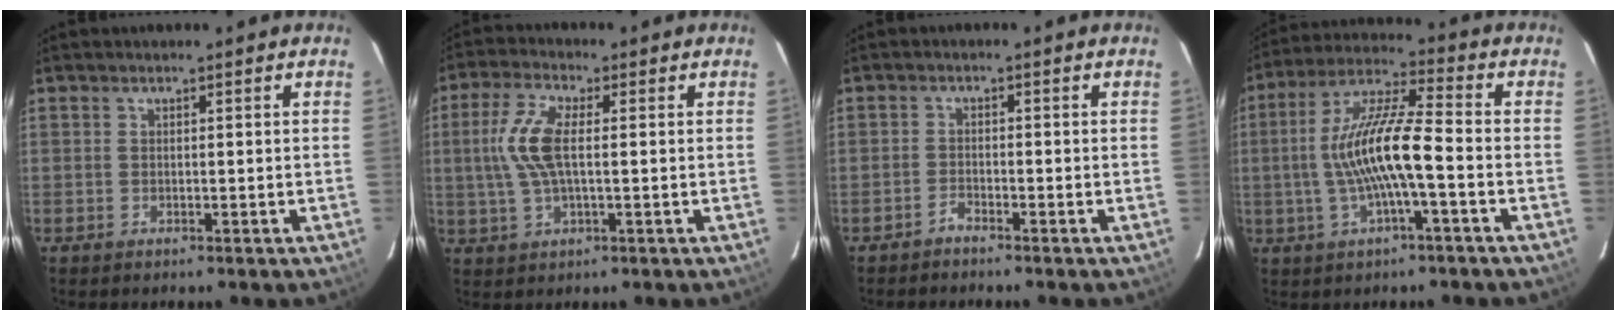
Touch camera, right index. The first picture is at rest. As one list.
[{"total": 8.7, "force": [0.6, 3.3, 8.0], "torque": [-0.173, 0.010, 0.014]}, {"total": 1.5, "force": [-1.4, 0.2, 0.2], "torque": [-0.010, 0.001, -0.030]}, {"total": 12.9, "force": [-2.3, 1.8, 12.6], "torque": [-0.250, 0.011, -0.045]}]